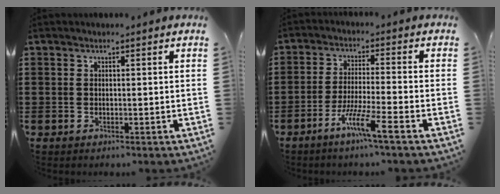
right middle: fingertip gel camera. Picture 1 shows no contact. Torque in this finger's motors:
{"motor_torque": [2.13, -0.01, 0.46, 0.08]}